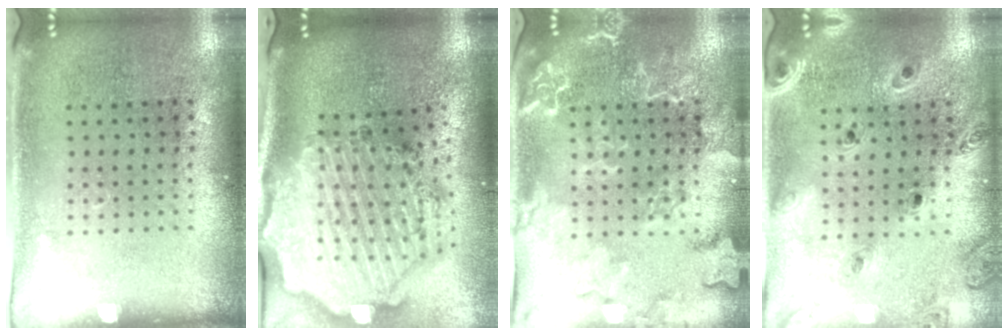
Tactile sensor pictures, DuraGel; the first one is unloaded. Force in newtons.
{"total": 3.9, "press": 3.2, "slide": 2.3}
{"total": 2.4, "press": 2.3, "slide": 0.5}
{"total": 1.4, "press": 1.4, "slide": 0.1}